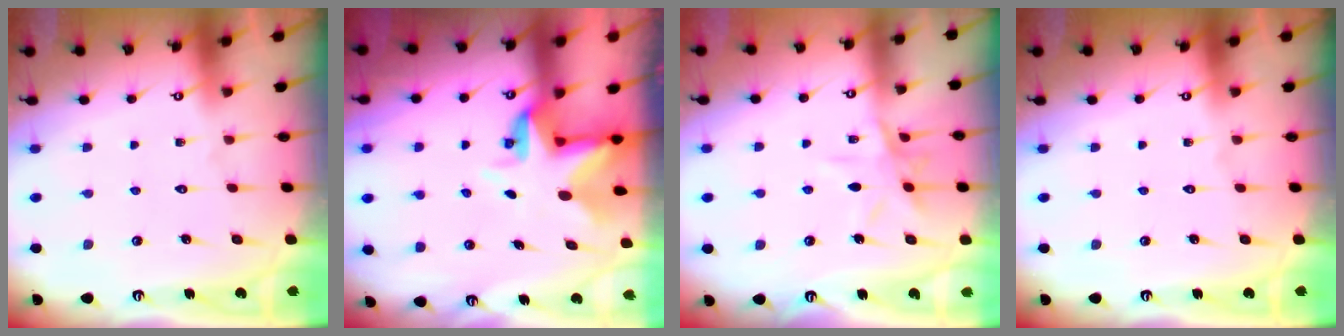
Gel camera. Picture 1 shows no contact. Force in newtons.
{"total": 5.1, "press": 5.1, "slide": 0.3}
{"total": 9.5, "press": 9.4, "slide": 0.8}
{"total": 0.0}